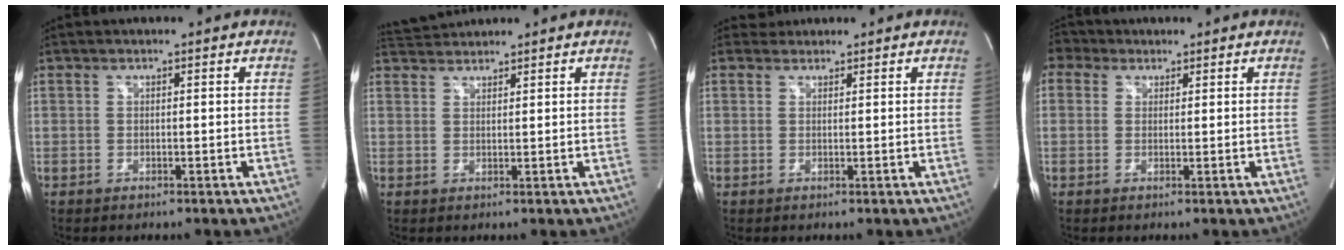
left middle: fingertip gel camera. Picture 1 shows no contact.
{"total": 3.0, "force": [3.0, 0.0, -0.2], "torque": [-0.007, 0.018, 0.062]}
{"total": 1.3, "force": [1.2, 0.4, -0.5], "torque": [0.002, 0.011, 0.020]}
{"total": 1.4, "force": [1.1, 0.8, -0.4], "torque": [0.013, 0.010, 0.017]}